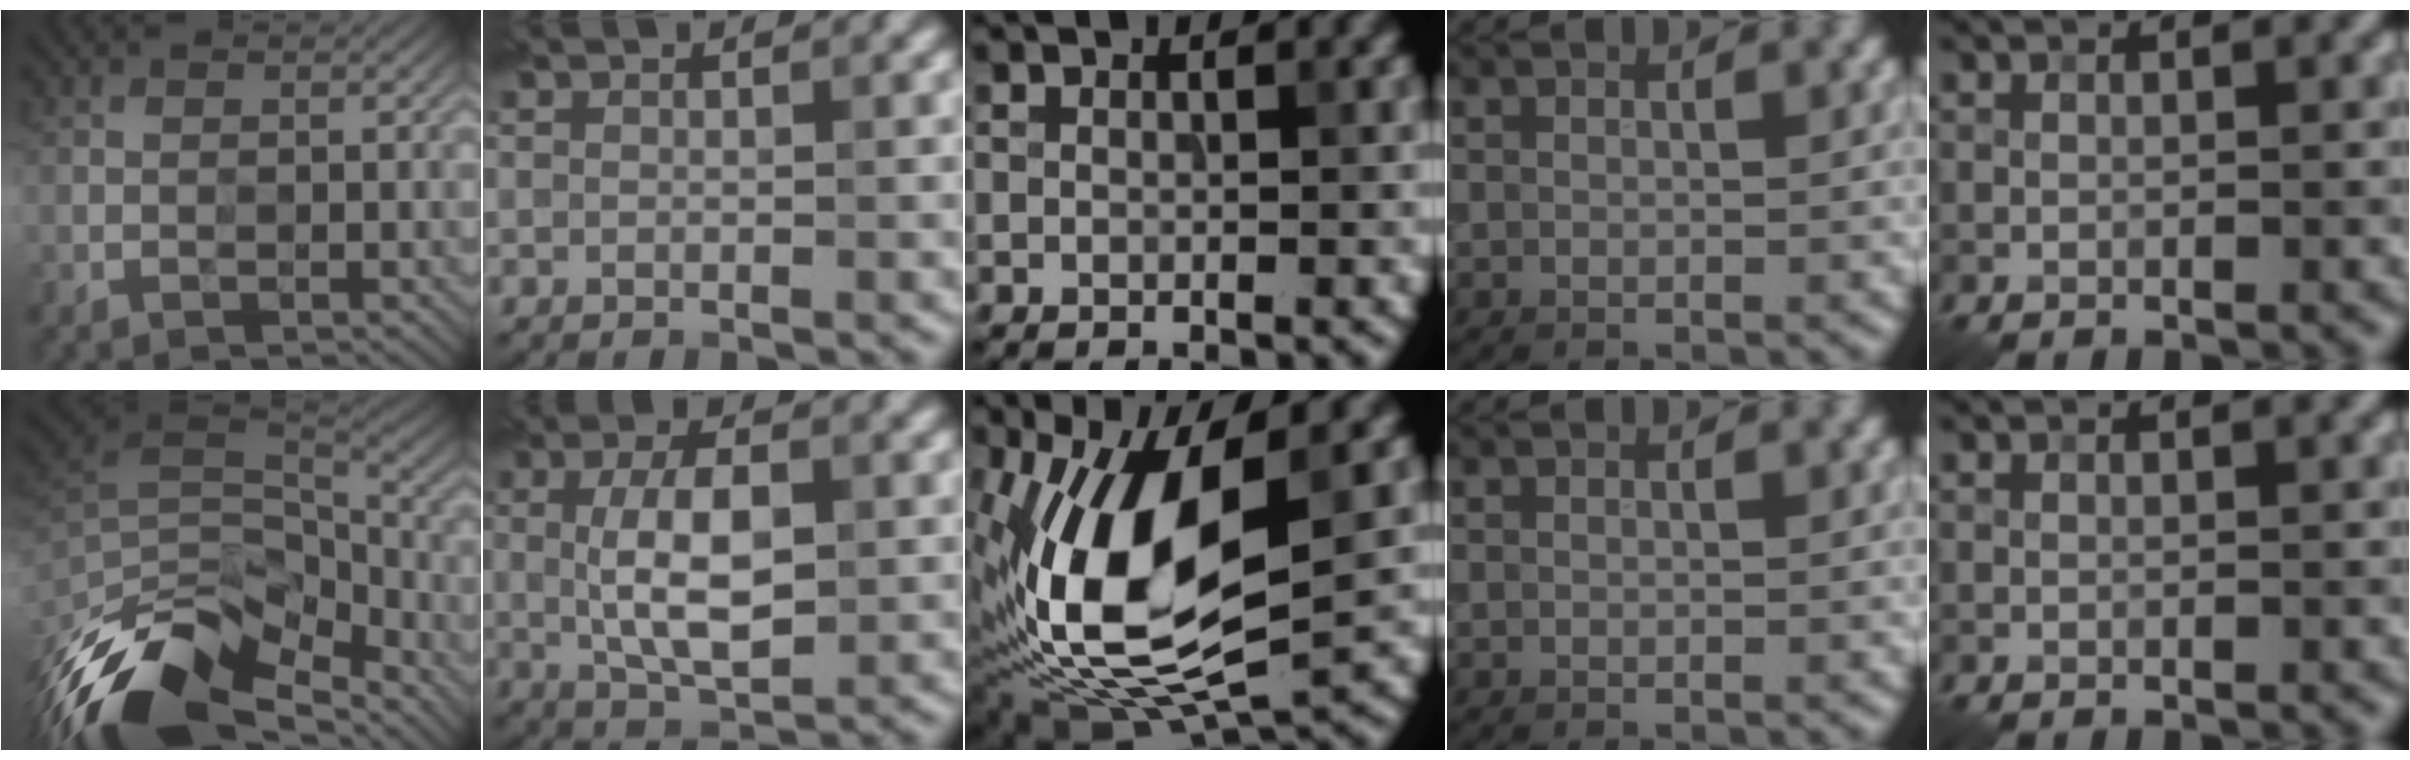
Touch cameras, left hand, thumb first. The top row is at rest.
{"thumb": {"total": 15.2, "force": [-11.4, 6.3, 7.8], "torque": [-0.198, -0.026, -0.185]}, "index": {"total": 6.2, "force": [0.2, 2.7, 5.6], "torque": [-0.109, 0.000, 0.004]}, "middle": {"total": 13.0, "force": [0.8, 6.1, 11.5], "torque": [-0.219, -0.013, 0.010]}}